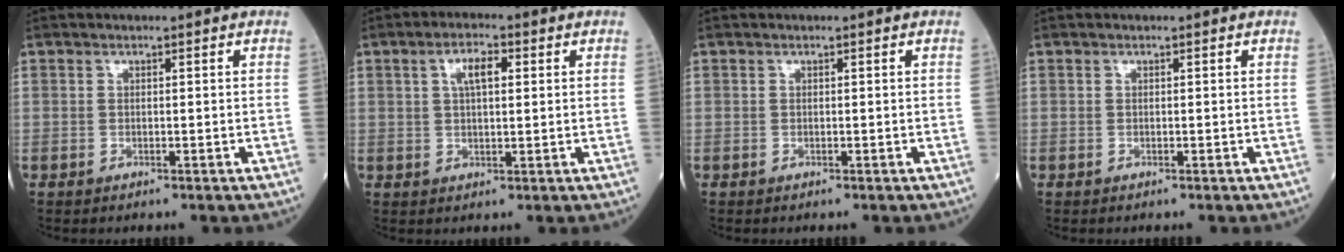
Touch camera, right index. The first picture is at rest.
{"total": 4.4, "force": [1.5, 1.6, 3.8], "torque": [-0.074, 0.009, 0.026]}
{"total": 0.0}
{"total": 0.0}